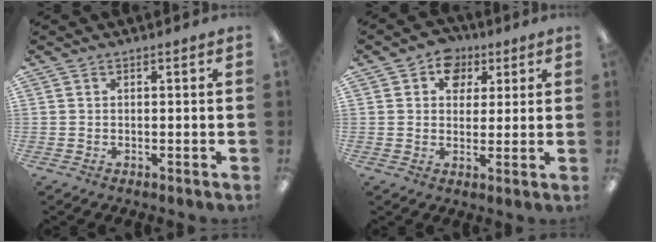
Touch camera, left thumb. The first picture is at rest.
{"total": 6.9, "force": [3.0, 5.6, 2.6], "torque": [-0.030, -0.006, 0.049]}